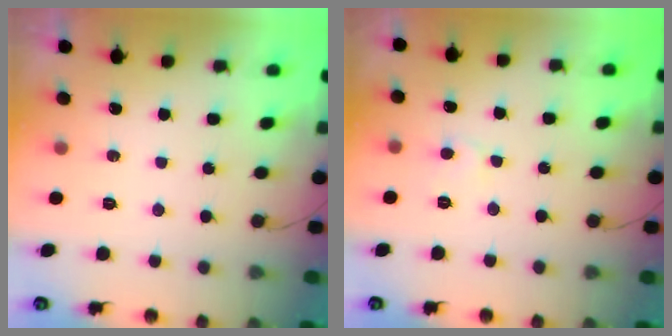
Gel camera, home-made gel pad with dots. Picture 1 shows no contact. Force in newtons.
{"total": 5.1, "press": 5.1, "slide": 0.5}